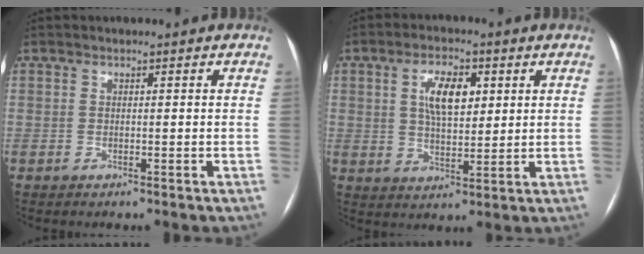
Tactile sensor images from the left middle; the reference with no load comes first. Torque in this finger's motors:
{"motor_torque": [0.29, -0.13, 0.18, 0.04]}